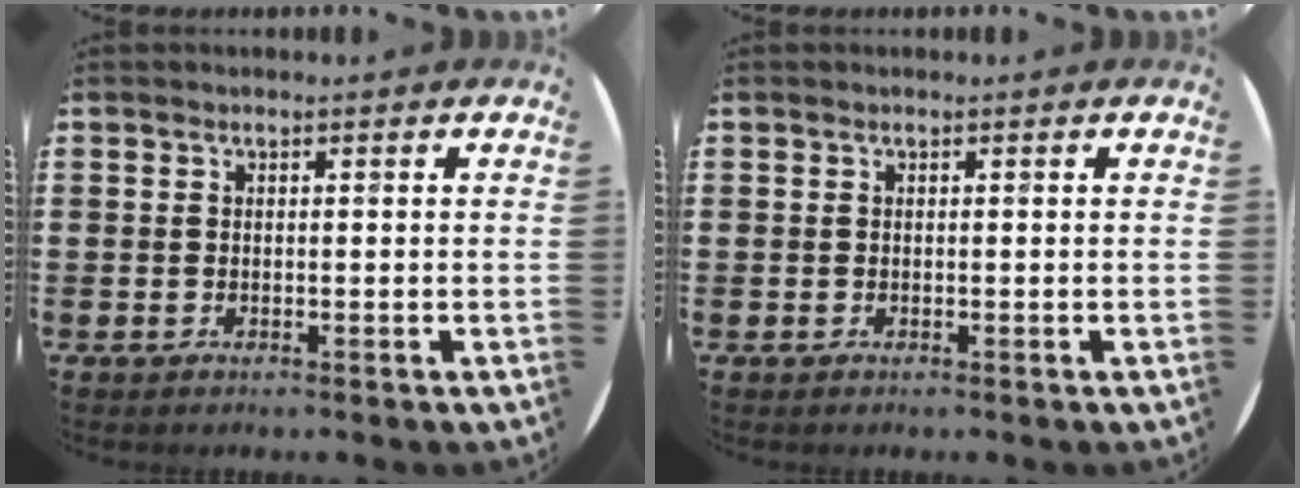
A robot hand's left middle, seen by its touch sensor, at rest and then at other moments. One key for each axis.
{"total": 0.0}